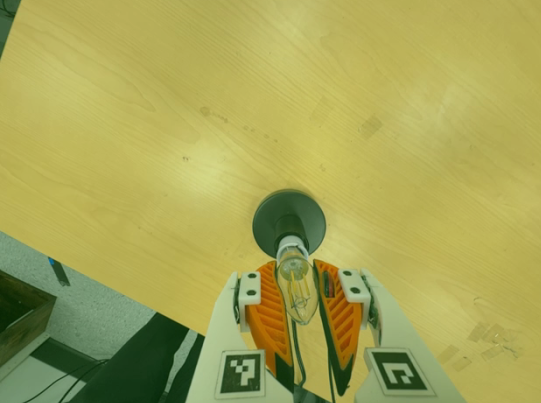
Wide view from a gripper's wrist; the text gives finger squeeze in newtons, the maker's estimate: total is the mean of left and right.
{"total": 22.3, "left": 26.1, "right": 18.6}